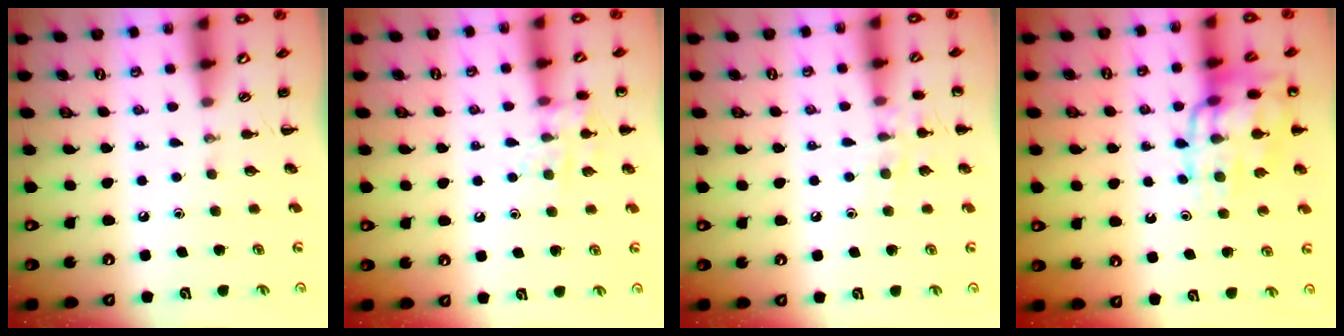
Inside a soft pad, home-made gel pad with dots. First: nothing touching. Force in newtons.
{"total": 9.0, "press": 9.0, "slide": 0.8}
{"total": 7.6, "press": 7.4, "slide": 1.7}
{"total": 15.6, "press": 15.5, "slide": 1.5}